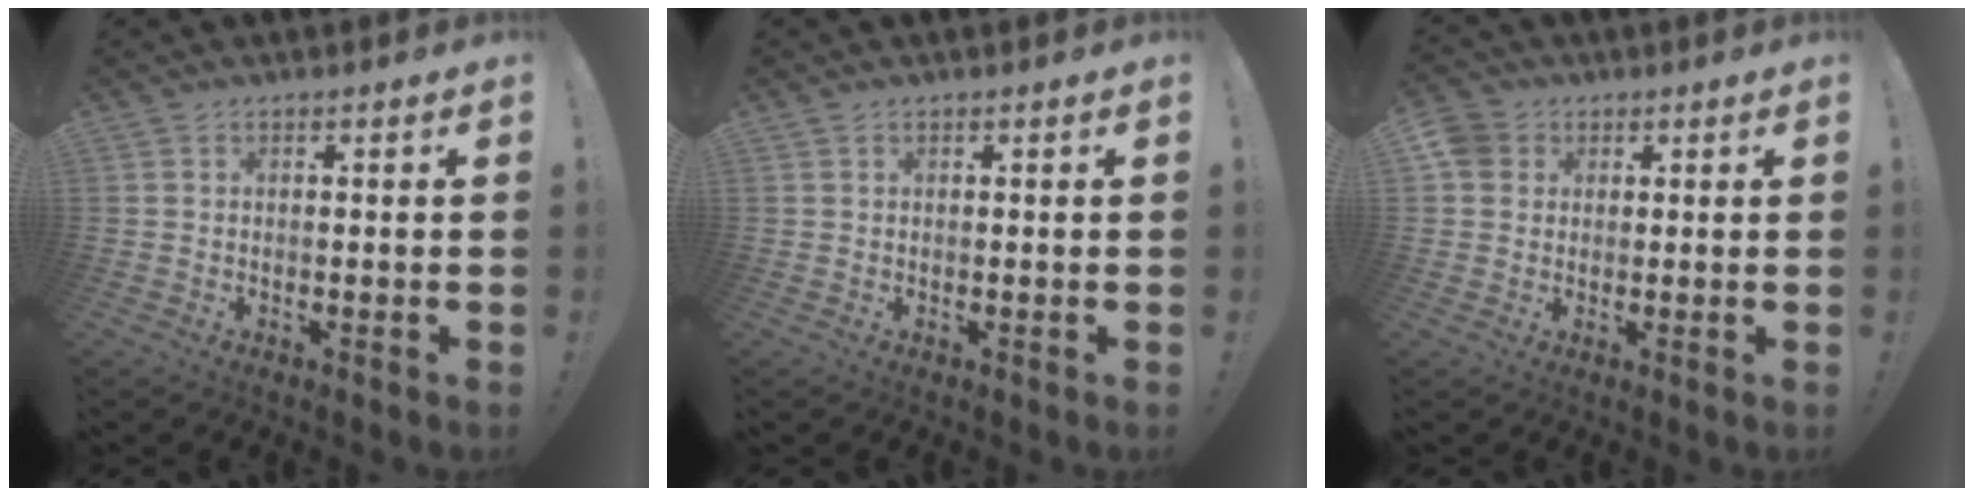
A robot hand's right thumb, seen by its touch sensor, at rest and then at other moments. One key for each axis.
{"total": 0.0}
{"total": 5.3, "fx": 1.9, "fy": 4.7, "fz": 1.6, "tx": -0.030, "ty": 0.003, "tz": 0.039}